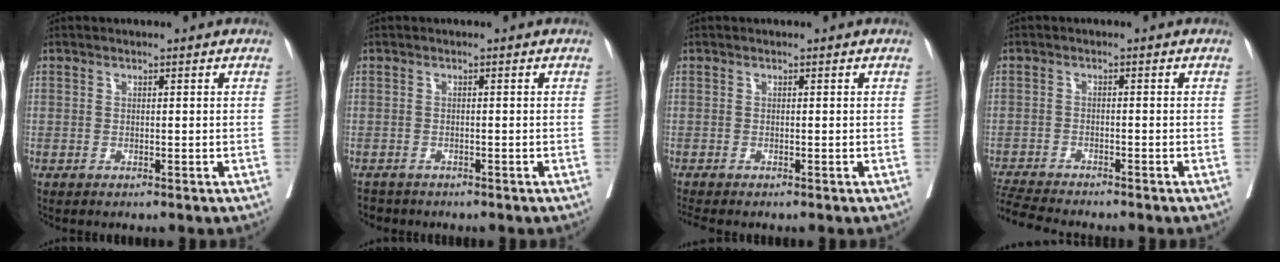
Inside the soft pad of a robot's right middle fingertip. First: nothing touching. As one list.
[{"total": 2.1, "force": [-1.9, 1.0, -0.2], "torque": [-0.003, -0.001, -0.032]}, {"total": 1.2, "force": [-1.2, 0.1, 0.4], "torque": [-0.010, -0.005, -0.022]}, {"total": 6.9, "force": [-6.6, -0.1, 2.1], "torque": [-0.036, -0.016, -0.111]}]